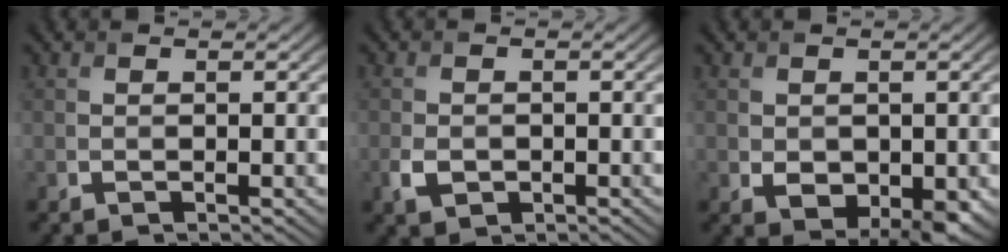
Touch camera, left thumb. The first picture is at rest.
{"total": 2.6, "force": [-0.9, 2.0, 1.4], "torque": [-0.036, -0.010, -0.020]}
{"total": 3.8, "force": [-0.6, 2.7, 2.6], "torque": [-0.048, -0.020, -0.003]}